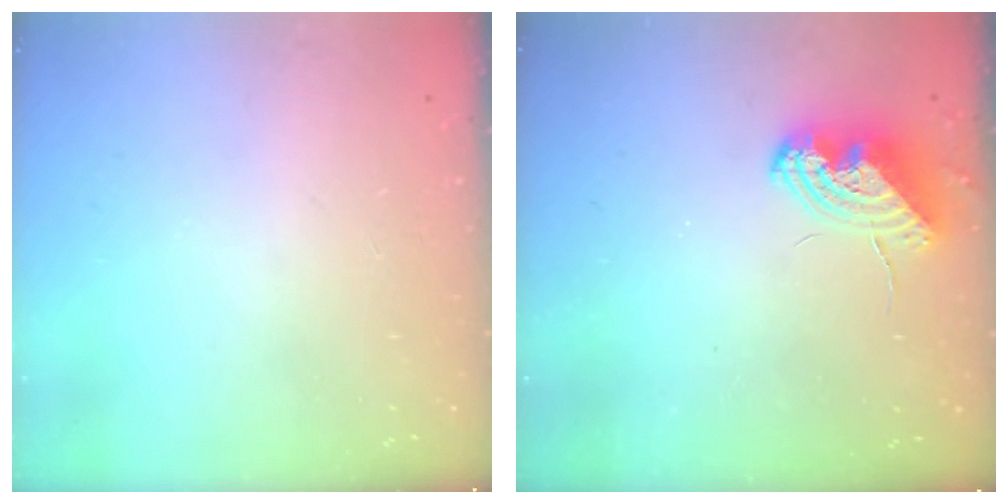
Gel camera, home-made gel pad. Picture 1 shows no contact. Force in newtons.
{"total": 8.8, "press": 8.7, "slide": 1.1}